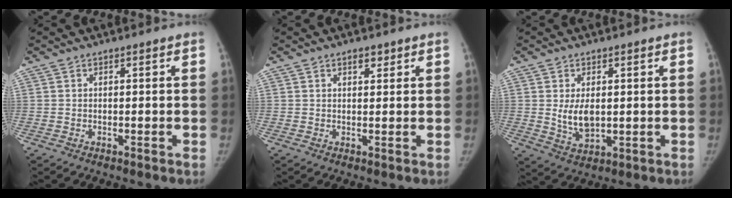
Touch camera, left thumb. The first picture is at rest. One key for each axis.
{"total": 2.0, "fx": 1.3, "fy": 1.1, "fz": 1.0, "tx": -0.004, "ty": -0.006, "tz": 0.018}
{"total": 6.0, "fx": 0.6, "fy": 3.5, "fz": 4.8, "tx": -0.076, "ty": -0.015, "tz": 0.020}